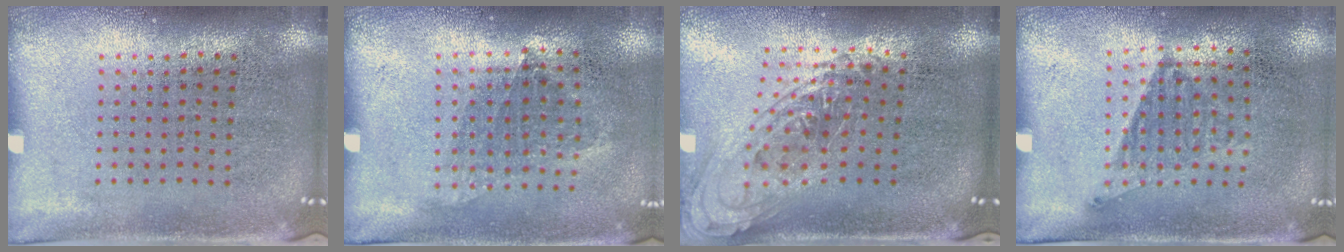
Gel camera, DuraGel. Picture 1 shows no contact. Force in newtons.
{"total": 1.0, "press": 0.8, "slide": 0.6}
{"total": 1.1, "press": 1.0, "slide": 0.4}
{"total": 1.2, "press": 0.9, "slide": 0.7}